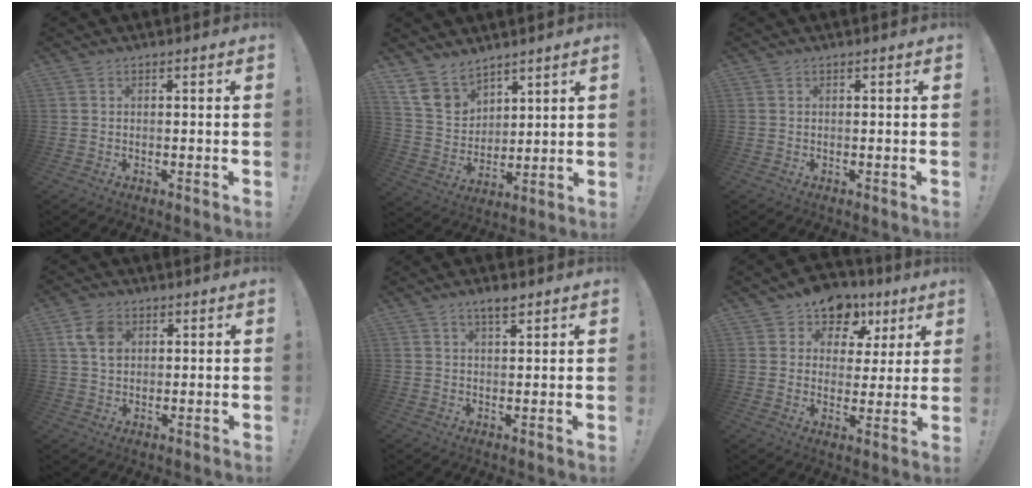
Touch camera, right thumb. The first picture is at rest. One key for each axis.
{"total": 12.5, "fx": 9.5, "fy": 7.3, "fz": 3.9, "tx": -0.083, "ty": -0.059, "tz": 0.189}
{"total": 0.0}
{"total": 7.2, "fx": 2.5, "fy": 5.4, "fz": 4.0, "tx": -0.073, "ty": 0.002, "tz": 0.048}
{"total": 3.9, "fx": 2.7, "fy": 1.1, "fz": 2.5, "tx": -0.030, "ty": -0.015, "tz": 0.043}
{"total": 10.4, "fx": 6.6, "fy": 7.2, "fz": 3.4, "tx": -0.045, "ty": -0.043, "tz": 0.122}